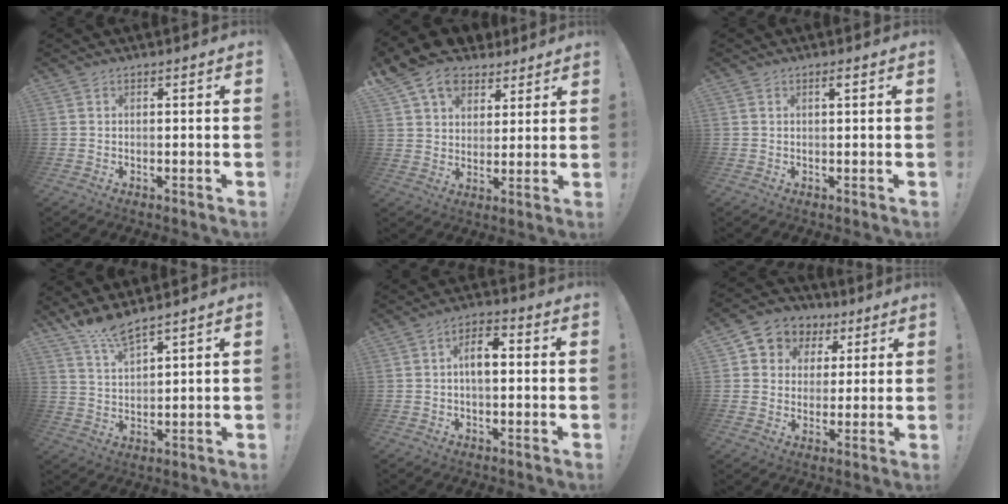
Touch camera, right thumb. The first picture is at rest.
{"total": 13.3, "force": [8.4, 8.8, 5.4], "torque": [-0.098, -0.049, 0.161]}
{"total": 1.2, "force": [0.5, 0.0, 1.1], "torque": [-0.021, 0.000, 0.005]}
{"total": 7.2, "force": [6.4, 0.6, 3.3], "torque": [-0.075, -0.036, 0.117]}
{"total": 7.2, "force": [0.3, 3.7, 6.1], "torque": [-0.090, 0.011, 0.003]}
{"total": 7.3, "force": [2.2, 6.8, 1.5], "torque": [-0.019, -0.014, 0.047]}